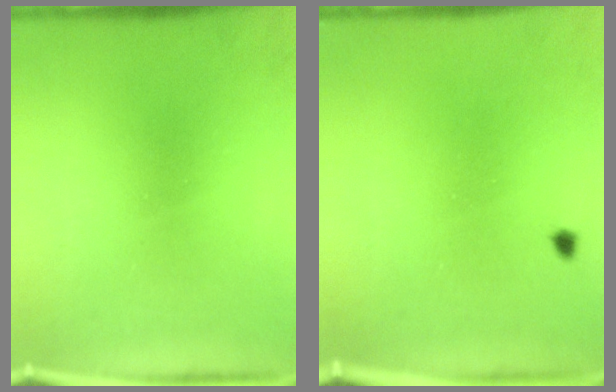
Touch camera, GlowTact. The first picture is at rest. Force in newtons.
{"total": 0.6}